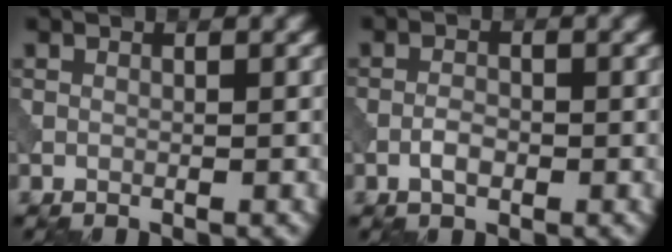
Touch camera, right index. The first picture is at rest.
{"total": 1.7, "force": [-0.7, 0.8, 1.3], "torque": [-0.024, 0.002, -0.018]}